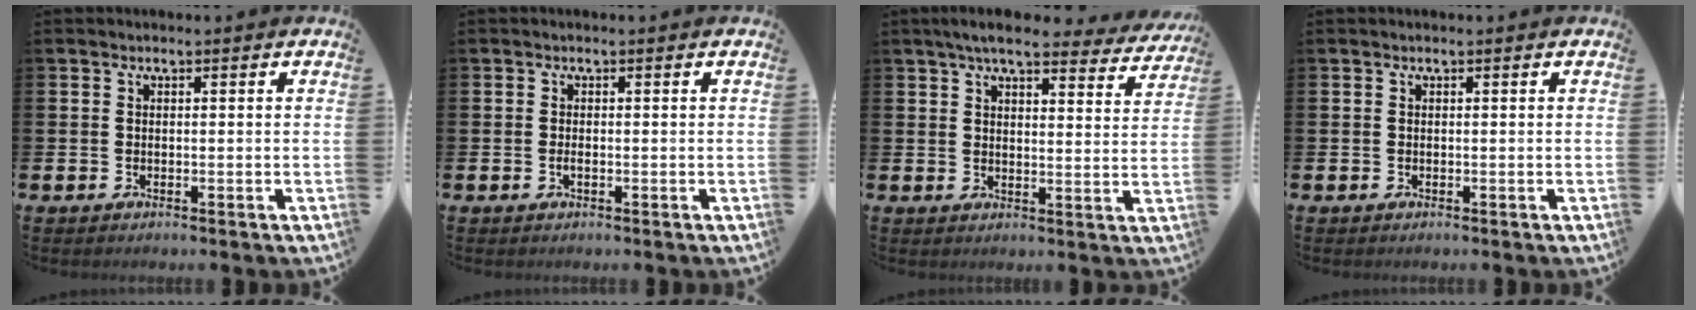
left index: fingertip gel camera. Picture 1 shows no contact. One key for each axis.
{"total": 0.6, "fx": -0.2, "fy": 0.2, "fz": 0.5, "tx": -0.018, "ty": 0.002, "tz": -0.002}
{"total": 6.1, "fx": 5.4, "fy": 1.0, "fz": 2.5, "tx": -0.052, "ty": -0.024, "tz": 0.093}
{"total": 0.0}